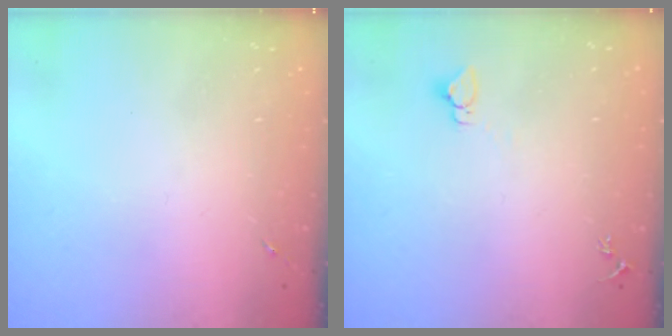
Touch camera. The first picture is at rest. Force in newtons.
{"total": 2.9, "press": 2.9, "slide": 0.1}